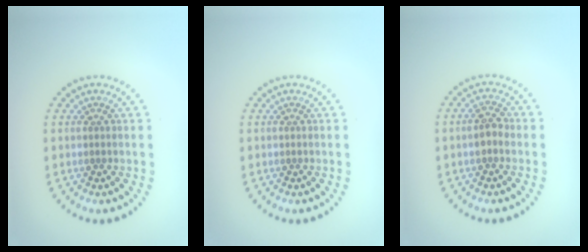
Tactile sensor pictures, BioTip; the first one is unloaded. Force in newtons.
{"total": 0.0}
{"total": 1.8, "press": 1.7, "slide": 0.6}